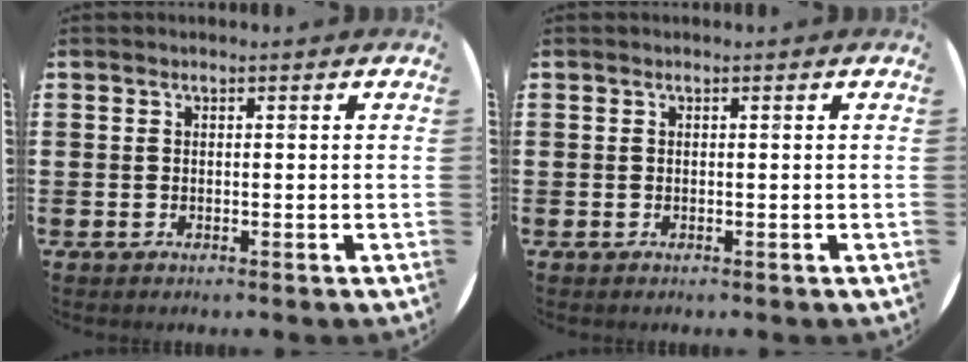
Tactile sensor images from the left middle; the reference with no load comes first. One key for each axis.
{"total": 0.0}